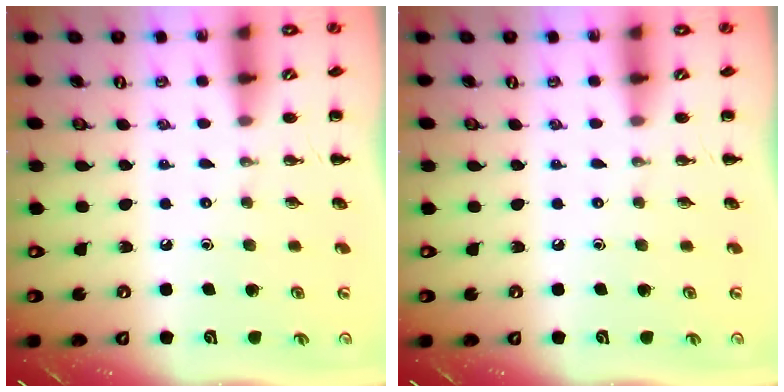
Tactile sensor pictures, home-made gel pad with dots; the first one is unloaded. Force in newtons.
{"total": 0.0}